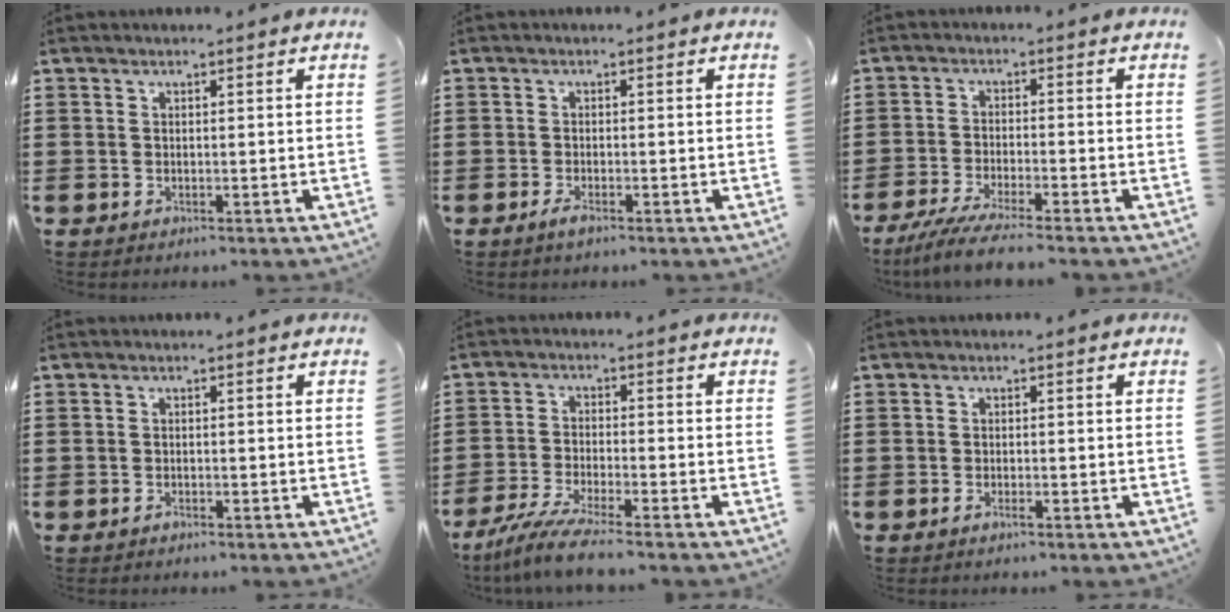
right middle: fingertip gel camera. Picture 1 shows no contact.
{"total": 1.4, "force": [-0.8, 0.3, 1.2], "torque": [-0.028, -0.004, -0.017]}
{"total": 5.2, "force": [-4.6, -0.2, 2.5], "torque": [-0.062, -0.020, -0.090]}
{"total": 0.6, "force": [-0.5, 0.2, 0.2], "torque": [-0.005, -0.001, -0.010]}
{"total": 5.9, "force": [-5.0, -0.3, 3.0], "torque": [-0.077, -0.022, -0.101]}
{"total": 0.9, "force": [-0.5, 0.2, 0.7], "torque": [-0.014, -0.005, -0.008]}